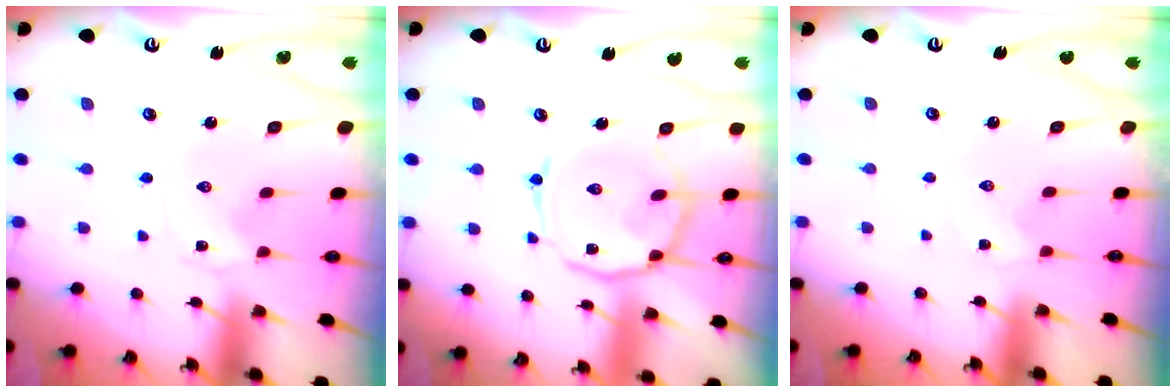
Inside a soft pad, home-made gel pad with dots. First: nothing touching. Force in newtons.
{"total": 13.6, "press": 13.5, "slide": 1.1}
{"total": 0.0}